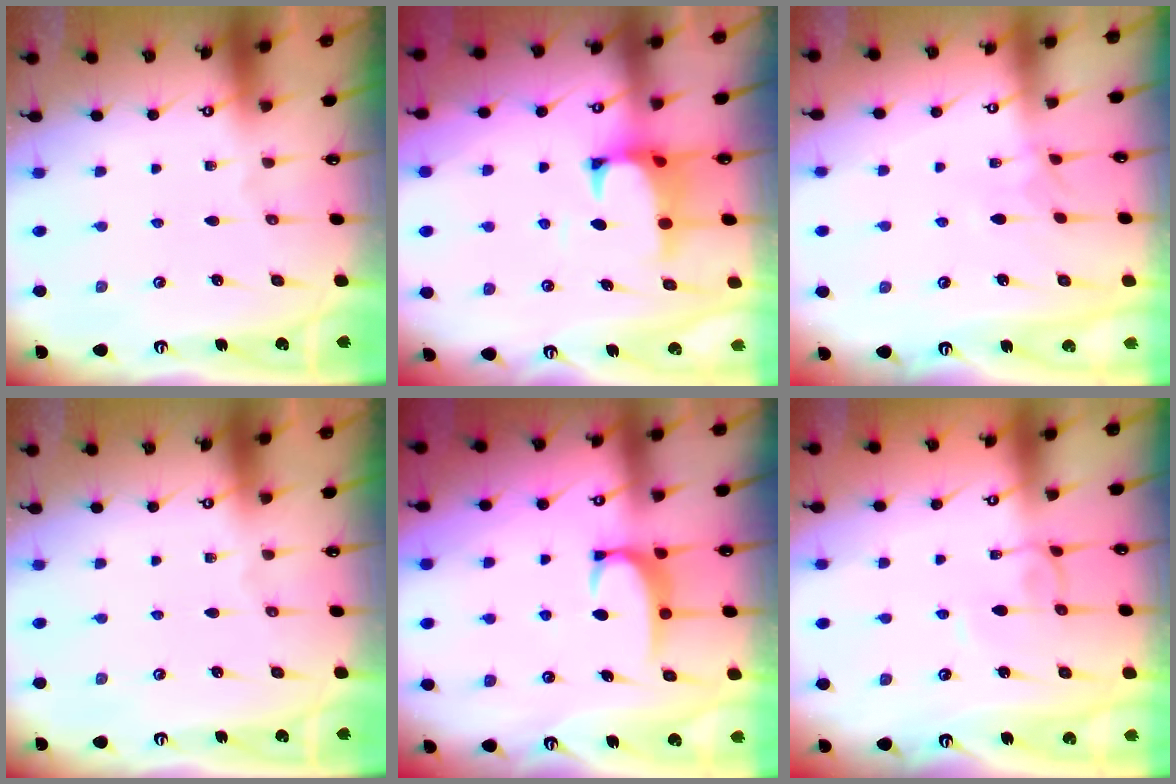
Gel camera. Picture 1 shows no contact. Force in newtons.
{"total": 1.4, "press": 0.9, "slide": 1.0}
{"total": 2.1, "press": 2.1, "slide": 0.4}
{"total": 0.0}
{"total": 2.6, "press": 2.6, "slide": 0.4}
{"total": 2.6, "press": 2.6, "slide": 0.2}